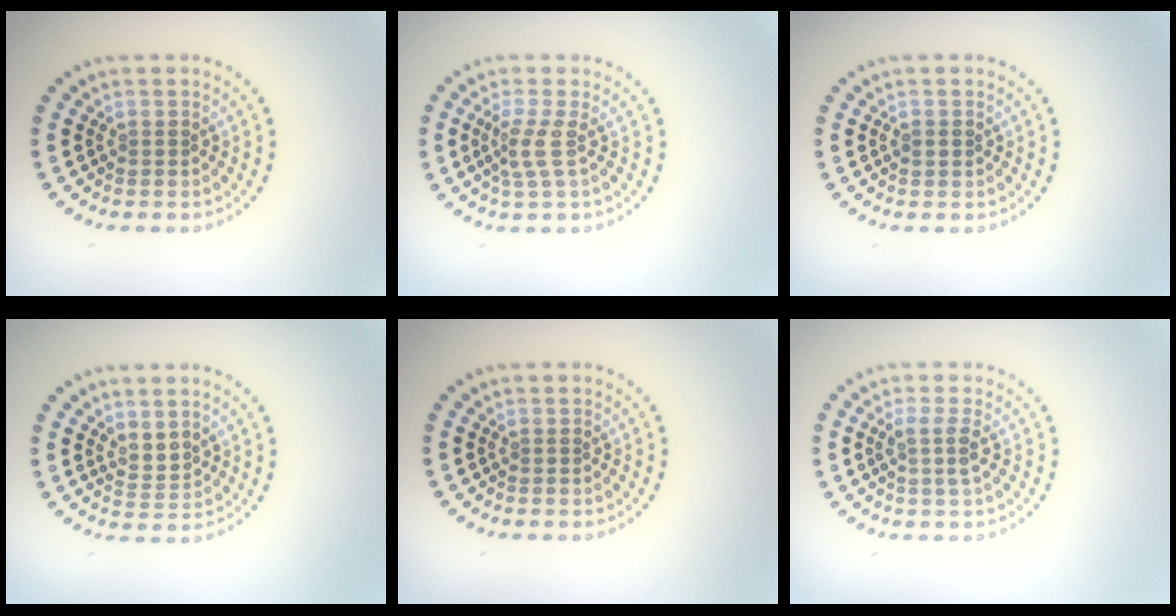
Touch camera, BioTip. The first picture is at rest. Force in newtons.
{"total": 2.3, "press": 1.6, "slide": 1.6}
{"total": 1.1, "press": 1.1, "slide": 0.2}
{"total": 1.7, "press": 1.4, "slide": 1.0}
{"total": 0.0}
{"total": 1.9, "press": 1.5, "slide": 1.1}